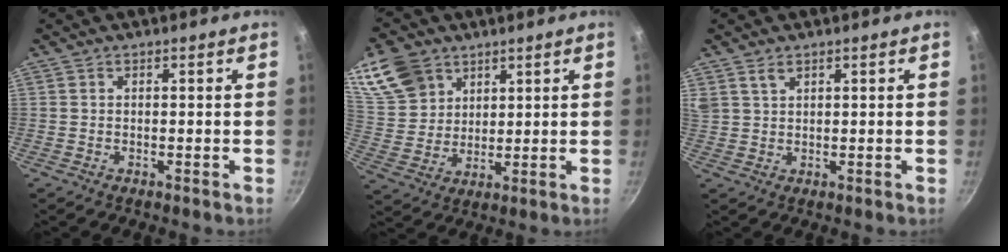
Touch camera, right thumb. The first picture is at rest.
{"total": 12.3, "force": [7.0, 9.0, 4.7], "torque": [-0.073, -0.019, 0.147]}
{"total": 3.4, "force": [2.3, 1.9, 1.8], "torque": [-0.035, 0.002, 0.053]}